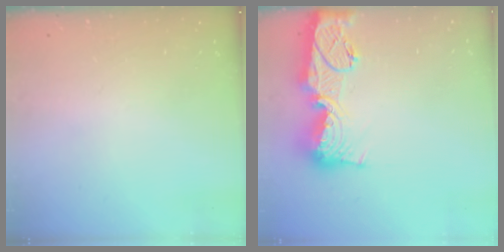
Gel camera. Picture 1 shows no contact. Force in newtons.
{"total": 18.5, "press": 18.4, "slide": 1.7}